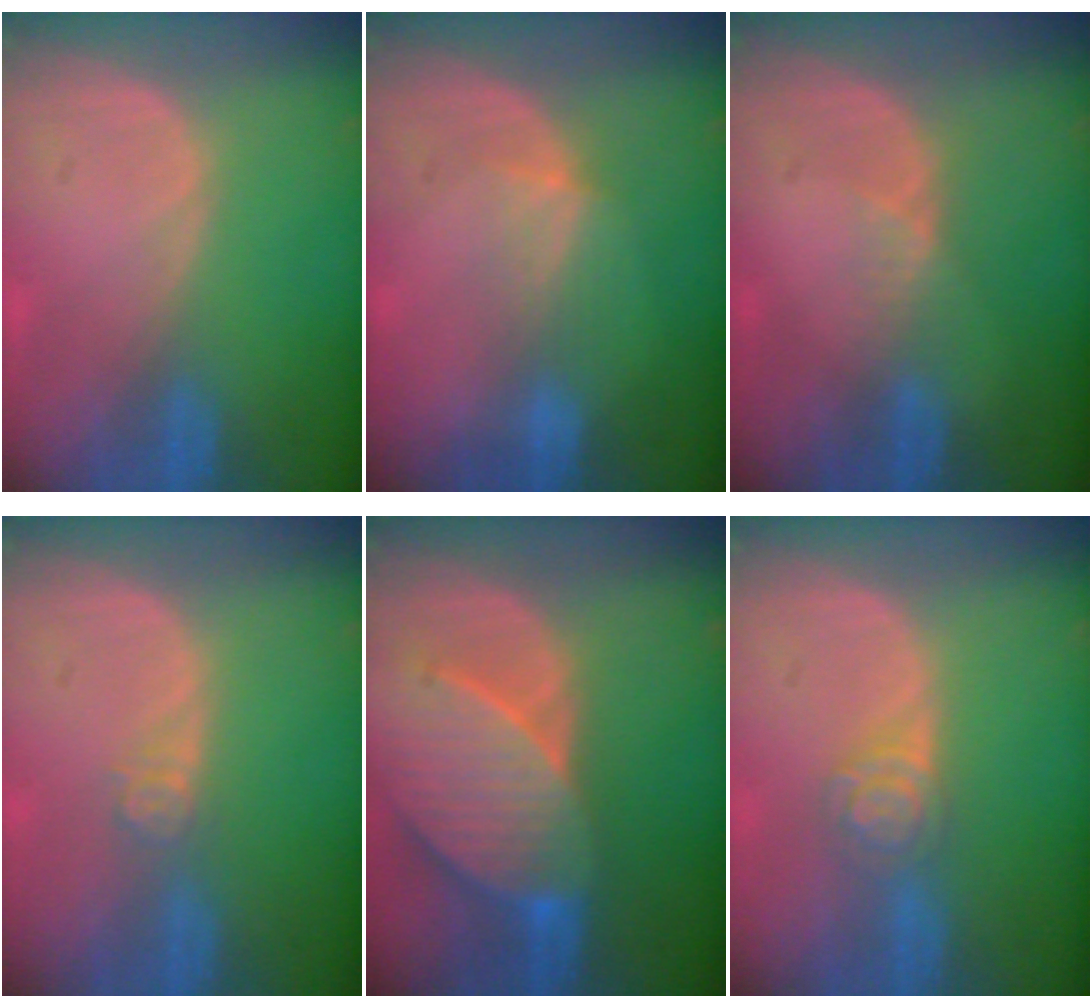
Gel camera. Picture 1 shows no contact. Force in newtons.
{"total": 3.0, "press": 2.8, "slide": 1.1}
{"total": 2.0, "press": 1.6, "slide": 1.3}
{"total": 2.4, "press": 2.0, "slide": 1.3}
{"total": 9.9, "press": 8.9, "slide": 4.5}
{"total": 4.3, "press": 3.9, "slide": 1.8}